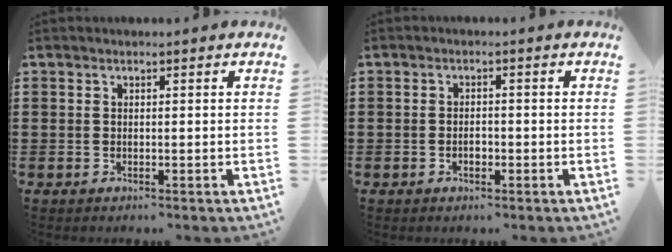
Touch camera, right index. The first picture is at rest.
{"total": 1.7, "force": [-0.7, 0.8, 1.3], "torque": [-0.025, 0.000, -0.012]}